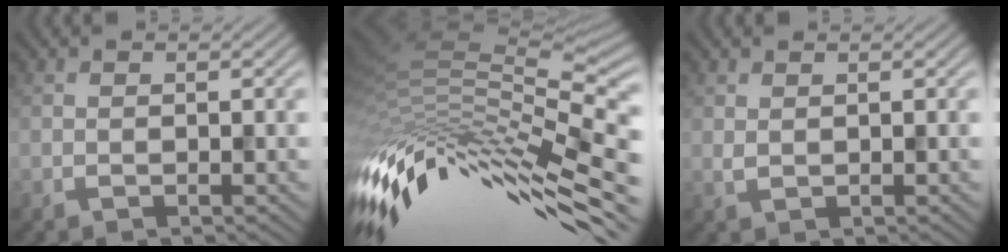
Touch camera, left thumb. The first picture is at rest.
{"total": 15.3, "force": [-7.0, 5.4, 12.5], "torque": [-0.272, -0.011, -0.119]}
{"total": 0.8, "force": [0.8, 0.1, 0.1], "torque": [-0.001, -0.002, 0.019]}